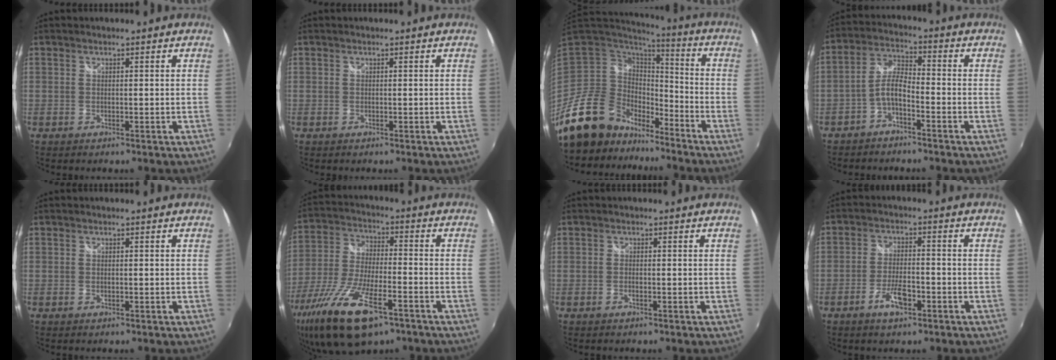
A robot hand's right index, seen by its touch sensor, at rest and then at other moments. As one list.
[{"total": 0.0}, {"total": 17.6, "force": [-13.4, 9.7, 6.1], "torque": [-0.145, 0.002, -0.236]}, {"total": 5.1, "force": [-3.0, 1.6, 3.8], "torque": [-0.092, 0.017, -0.060]}, {"total": 0.0}, {"total": 20.6, "force": [-11.9, 7.3, 15.1], "torque": [-0.314, -0.059, -0.218]}, {"total": 0.7, "force": [-0.3, 0.3, 0.6], "torque": [-0.014, 0.000, -0.007]}, {"total": 5.9, "force": [-3.1, 2.1, 4.5], "torque": [-0.096, -0.002, -0.055]}]